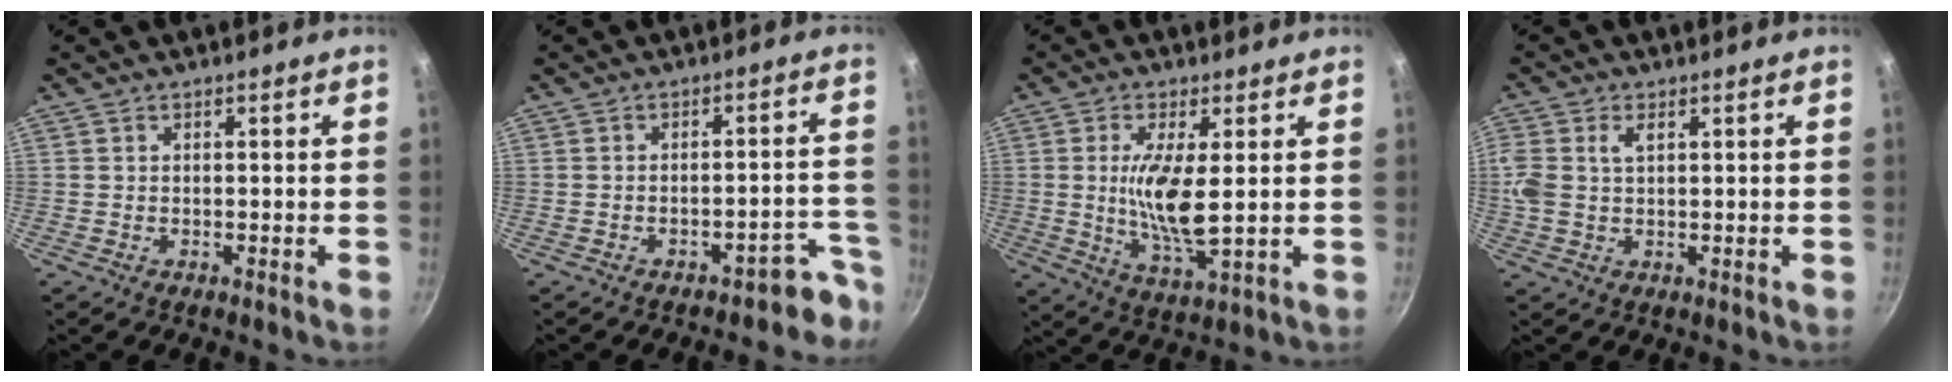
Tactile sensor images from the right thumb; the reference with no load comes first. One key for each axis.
{"total": 6.2, "fx": -4.8, "fy": 2.8, "fz": 2.7, "tx": 0.015, "ty": 0.064, "tz": -0.048}
{"total": 10.3, "fx": 0.9, "fy": 2.9, "fz": 9.8, "tx": -0.196, "ty": -0.017, "tz": 0.021}
{"total": 5.9, "fx": 1.4, "fy": 3.7, "fz": 4.3, "tx": -0.094, "ty": 0.010, "tz": 0.025}